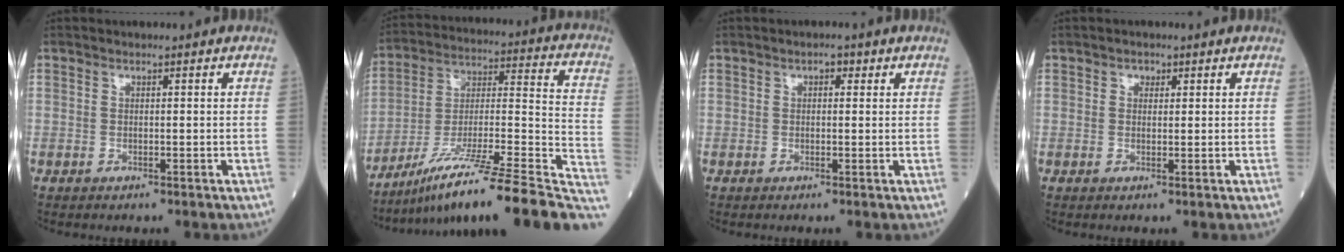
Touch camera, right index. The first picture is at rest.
{"total": 25.6, "force": [-19.1, 1.1, 17.1], "torque": [-0.197, 0.008, -0.308]}
{"total": 1.3, "force": [0.5, 0.7, 0.9], "torque": [-0.011, 0.006, 0.005]}
{"total": 1.1, "force": [0.5, 0.9, 0.5], "torque": [-0.005, 0.001, 0.005]}